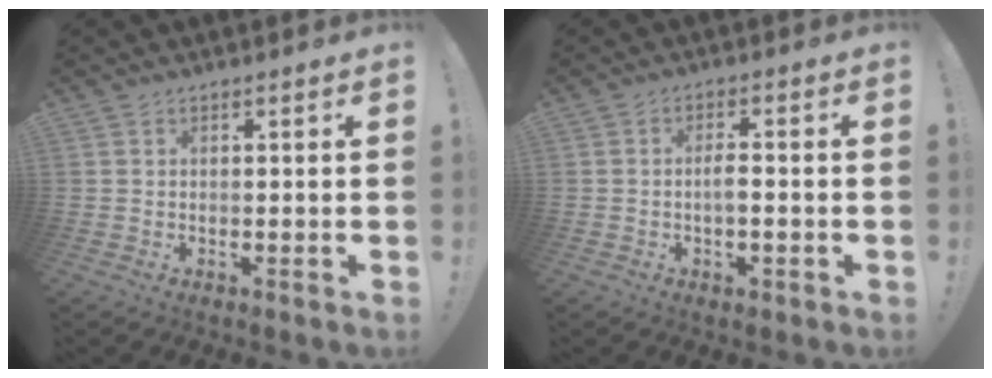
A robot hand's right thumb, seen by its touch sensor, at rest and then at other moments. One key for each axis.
{"total": 3.7, "fx": -0.7, "fy": 1.4, "fz": 3.3, "tx": -0.068, "ty": 0.002, "tz": -0.015}